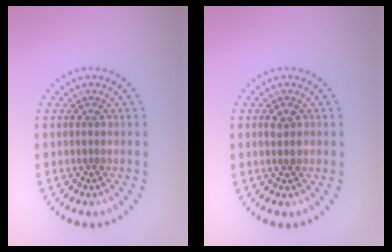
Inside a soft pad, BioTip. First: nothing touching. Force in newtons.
{"total": 1.4, "press": 1.4, "slide": 0.1}